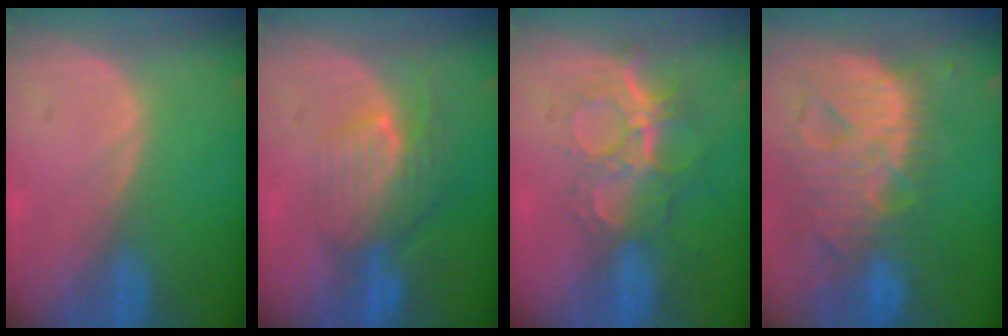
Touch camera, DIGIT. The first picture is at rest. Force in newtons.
{"total": 8.1, "press": 7.2, "slide": 3.6}
{"total": 9.5, "press": 8.0, "slide": 5.1}
{"total": 13.5, "press": 11.5, "slide": 7.1}